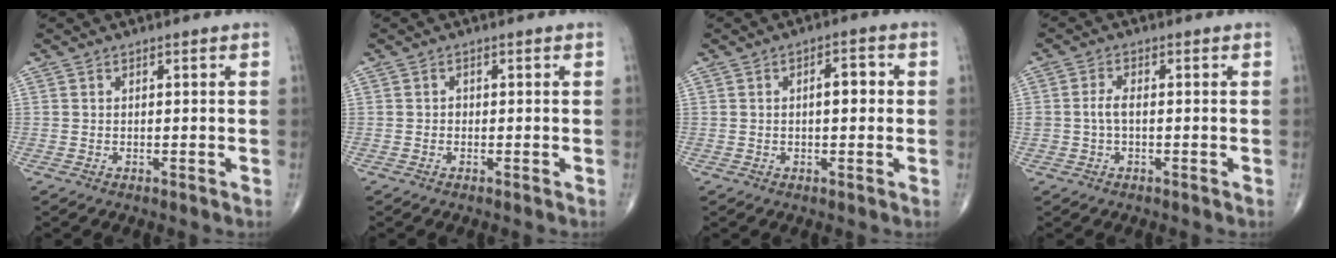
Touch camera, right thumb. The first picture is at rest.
{"total": 0.6, "force": [-0.1, 0.5, 0.3], "torque": [0.000, 0.002, -0.004]}
{"total": 4.3, "force": [0.4, 2.0, 3.8], "torque": [-0.046, 0.009, 0.002]}
{"total": 2.7, "force": [-0.2, 1.5, 2.3], "torque": [-0.049, 0.007, -0.006]}